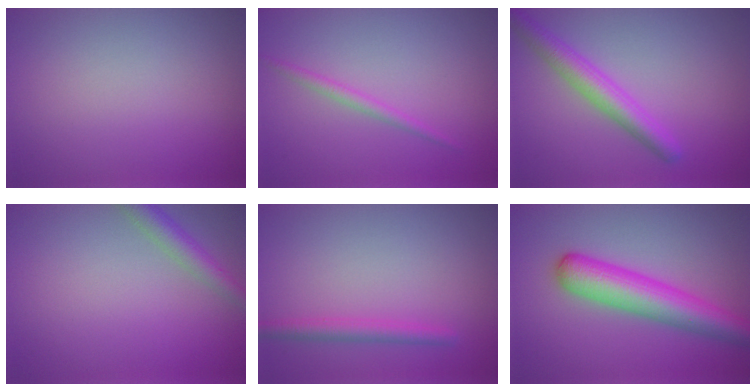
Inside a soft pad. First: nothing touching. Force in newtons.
{"total": 1.3, "press": 1.3, "slide": 0.1}
{"total": 3.8, "press": 3.8, "slide": 0.1}
{"total": 2.6, "press": 2.6, "slide": 0.1}
{"total": 2.0, "press": 2.0, "slide": 0.1}
{"total": 6.4, "press": 6.4, "slide": 0.3}